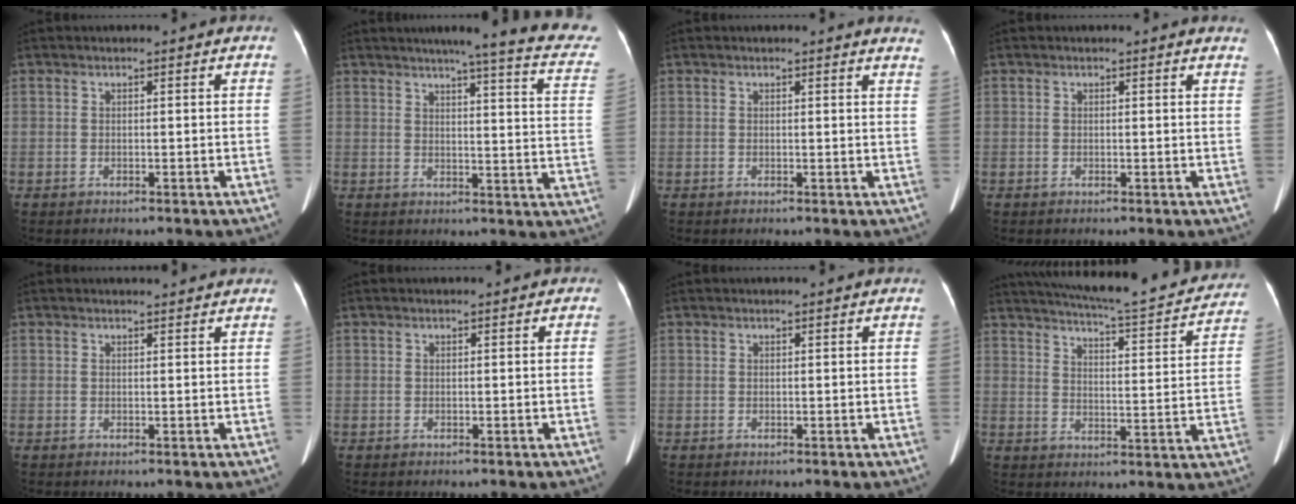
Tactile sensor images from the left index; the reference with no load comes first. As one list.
[{"total": 19.2, "force": [16.5, 0.6, 9.6], "torque": [-0.116, -0.048, 0.176]}, {"total": 3.6, "force": [3.6, 0.2, 0.7], "torque": [-0.006, -0.016, 0.014]}, {"total": 2.2, "force": [2.2, 0.2, 0.4], "torque": [-0.009, -0.007, 0.006]}, {"total": 2.7, "force": [2.7, 0.3, 0.5], "torque": [-0.012, 0.011, 0.032]}, {"total": 0.0}, {"total": 0.7, "force": [0.7, 0.0, 0.3], "torque": [-0.001, 0.013, 0.012]}, {"total": 22.7, "force": [20.5, 2.9, 9.2], "torque": [-0.144, -0.019, 0.260]}]